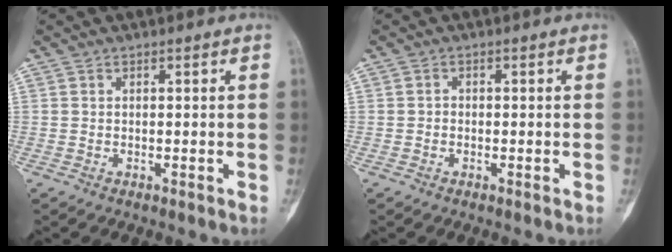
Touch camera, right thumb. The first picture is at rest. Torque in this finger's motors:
{"motor_torque": [-0.61, -0.17, 0.19, -0.17, -0.03]}